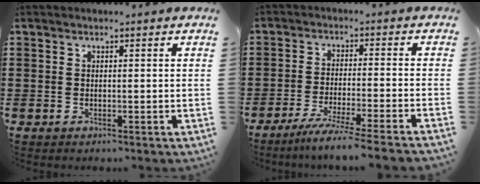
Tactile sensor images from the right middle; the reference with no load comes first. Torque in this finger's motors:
{"motor_torque": [1.20, -0.94, 0.23, 0.15]}